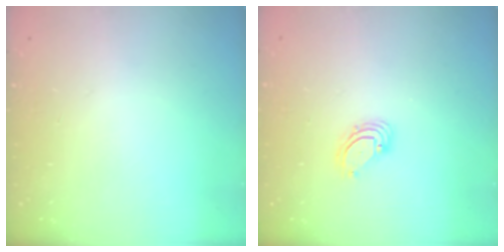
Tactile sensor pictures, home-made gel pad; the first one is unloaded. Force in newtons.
{"total": 3.6, "press": 3.6, "slide": 0.3}